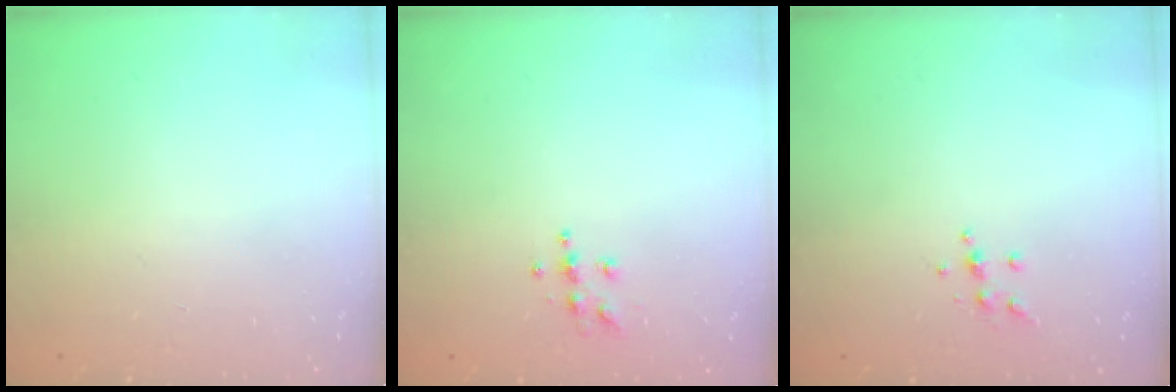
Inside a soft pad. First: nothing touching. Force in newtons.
{"total": 6.9, "press": 6.9, "slide": 0.4}
{"total": 4.3, "press": 4.2, "slide": 1.1}